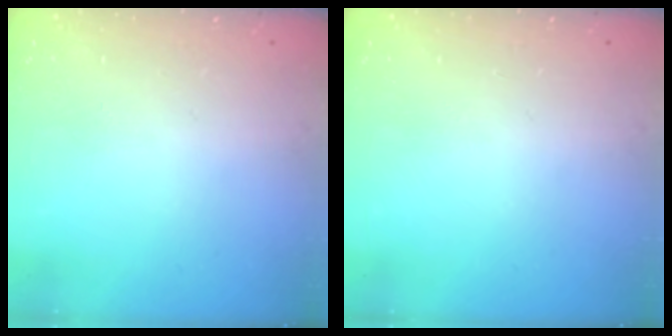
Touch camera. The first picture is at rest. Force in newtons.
{"total": 0.0}